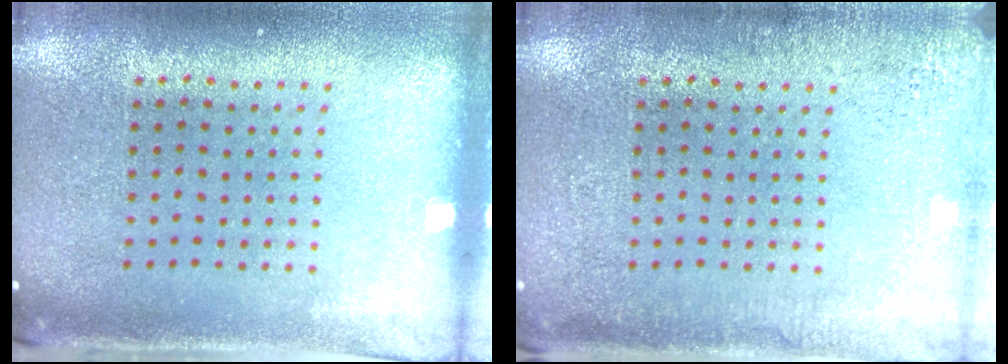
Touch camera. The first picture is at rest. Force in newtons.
{"total": 2.5, "press": 2.4, "slide": 0.5}